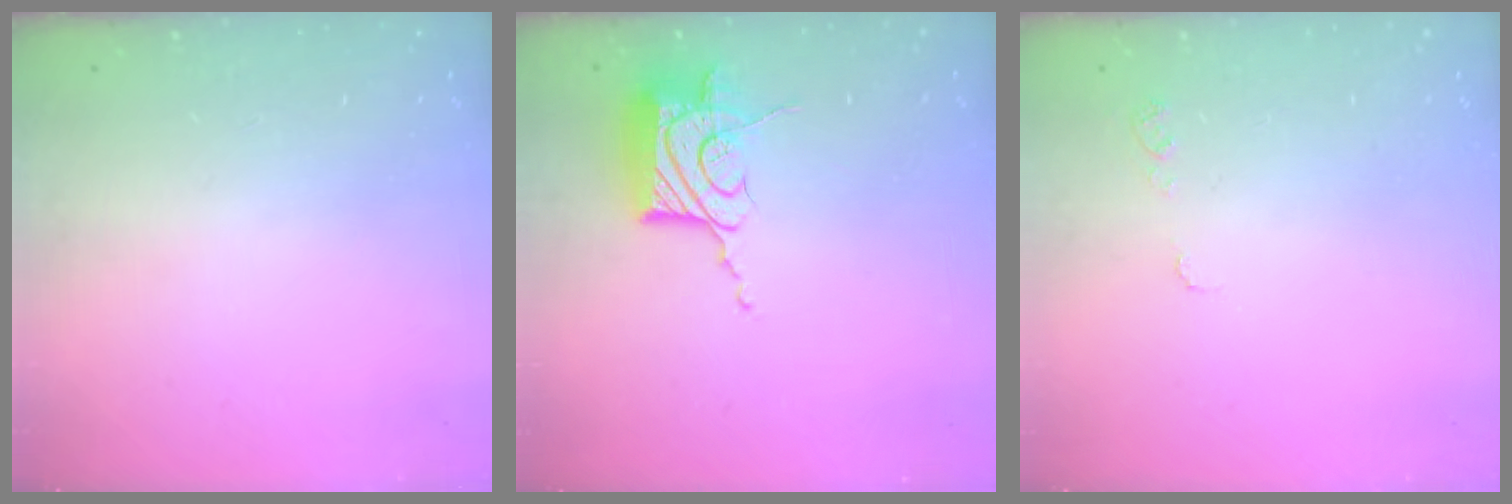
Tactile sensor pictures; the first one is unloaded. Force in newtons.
{"total": 17.2, "press": 17.1, "slide": 0.7}
{"total": 5.3, "press": 5.2, "slide": 0.5}